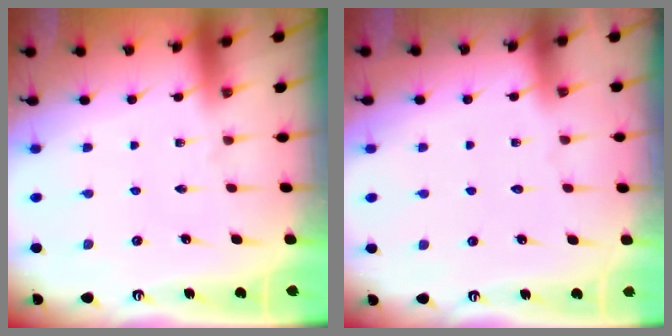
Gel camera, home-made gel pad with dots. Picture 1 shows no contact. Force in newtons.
{"total": 0.8, "press": 0.8, "slide": 0.1}